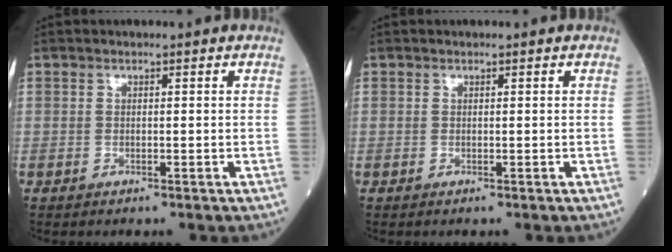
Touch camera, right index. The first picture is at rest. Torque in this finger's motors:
{"motor_torque": [-0.11, -0.02, -0.05, 0.02]}